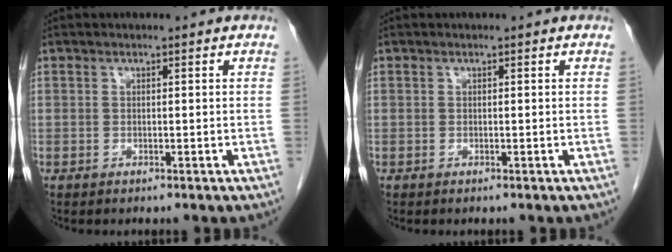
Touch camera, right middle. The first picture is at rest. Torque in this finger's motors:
{"motor_torque": [0.26, -0.27, 0.00, -0.01]}